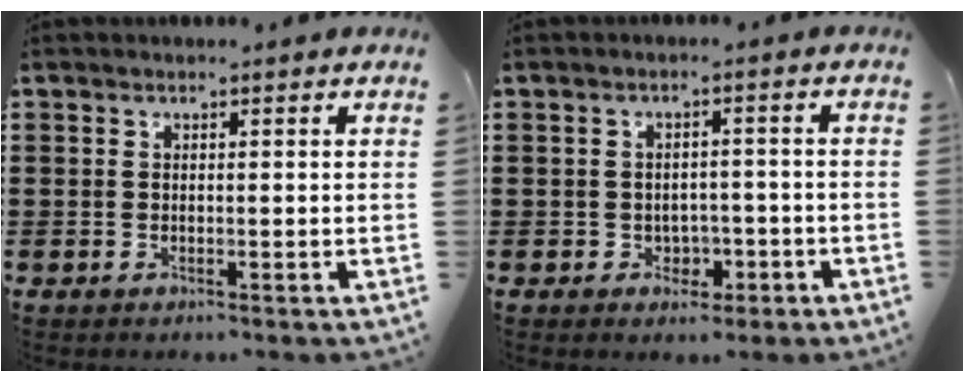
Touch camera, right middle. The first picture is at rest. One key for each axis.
{"total": 2.9, "fx": -1.7, "fy": 2.1, "fz": 1.0, "tx": -0.027, "ty": 0.006, "tz": -0.038}